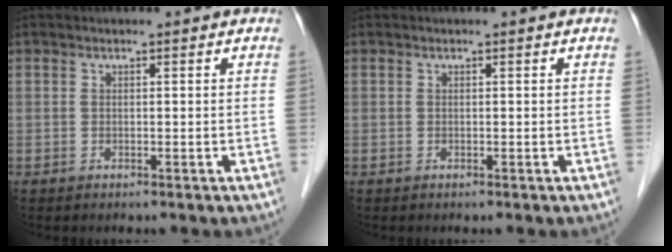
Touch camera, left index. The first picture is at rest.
{"total": 0.0}